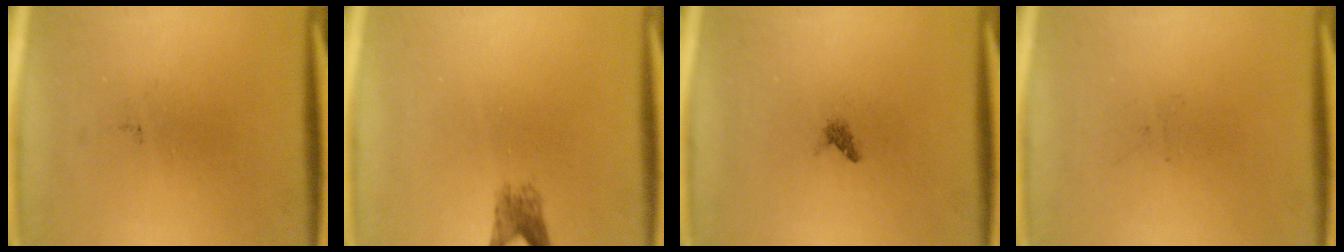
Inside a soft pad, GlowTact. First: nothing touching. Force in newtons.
{"total": 2.2}
{"total": 0.7}
{"total": 0.0}